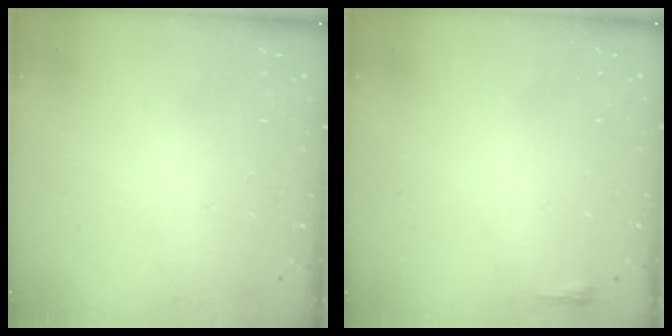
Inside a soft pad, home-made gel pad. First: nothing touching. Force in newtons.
{"total": 2.3, "press": 2.2, "slide": 0.7}